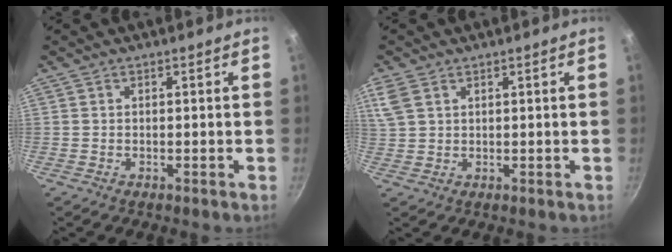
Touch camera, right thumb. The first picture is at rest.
{"total": 5.9, "force": [3.1, 3.8, 3.4], "torque": [-0.078, 0.007, 0.066]}